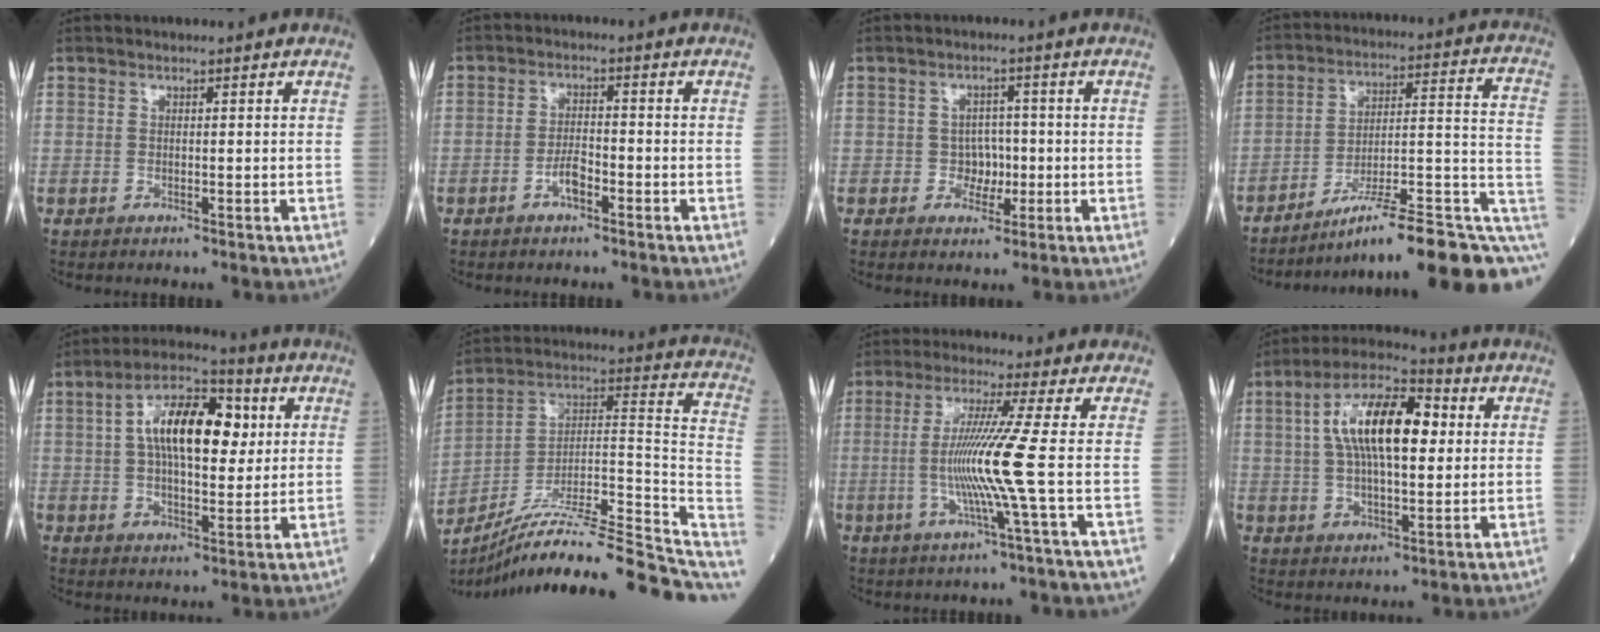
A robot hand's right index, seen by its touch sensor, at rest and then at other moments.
{"total": 3.1, "force": [-1.7, 1.0, 2.4], "torque": [-0.043, 0.004, -0.033]}
{"total": 3.3, "force": [-0.7, 2.8, 1.6], "torque": [-0.013, 0.008, -0.010]}
{"total": 19.7, "force": [-11.0, 2.5, 16.2], "torque": [-0.165, 0.035, -0.159]}
{"total": 13.3, "force": [3.2, 5.4, 11.8], "torque": [-0.210, 0.031, 0.048]}
{"total": 24.2, "force": [-19.9, 2.1, 13.5], "torque": [-0.156, 0.033, -0.312]}
{"total": 9.3, "force": [-1.1, -2.5, 8.9], "torque": [-0.181, -0.012, -0.020]}
{"total": 14.2, "force": [2.9, 5.0, 13.0], "torque": [-0.243, 0.030, 0.044]}